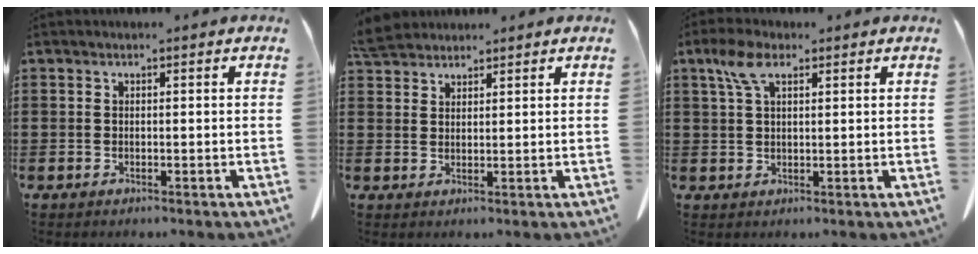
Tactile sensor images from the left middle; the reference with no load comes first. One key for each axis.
{"total": 4.1, "fx": 3.8, "fy": 1.0, "fz": 1.0, "tx": -0.032, "ty": -0.004, "tz": 0.075}
{"total": 5.5, "fx": 2.8, "fy": 2.3, "fz": 4.1, "tx": -0.091, "ty": 0.008, "tz": 0.050}